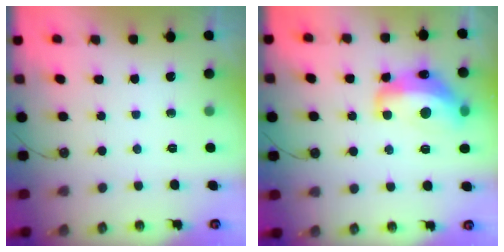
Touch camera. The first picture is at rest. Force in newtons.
{"total": 9.5, "press": 9.4, "slide": 0.9}